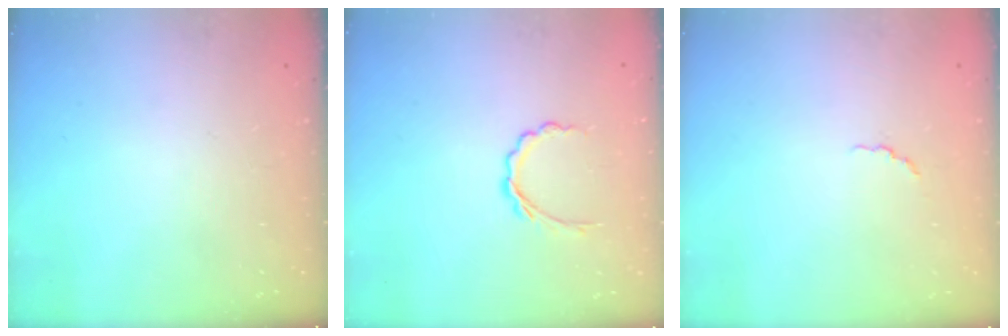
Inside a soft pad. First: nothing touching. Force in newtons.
{"total": 4.4, "press": 4.2, "slide": 1.3}
{"total": 1.4, "press": 1.2, "slide": 0.6}